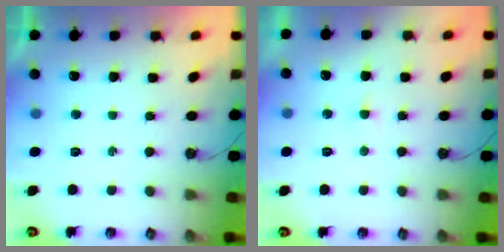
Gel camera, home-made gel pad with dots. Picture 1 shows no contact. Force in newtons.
{"total": 1.7, "press": 1.7, "slide": 0.3}